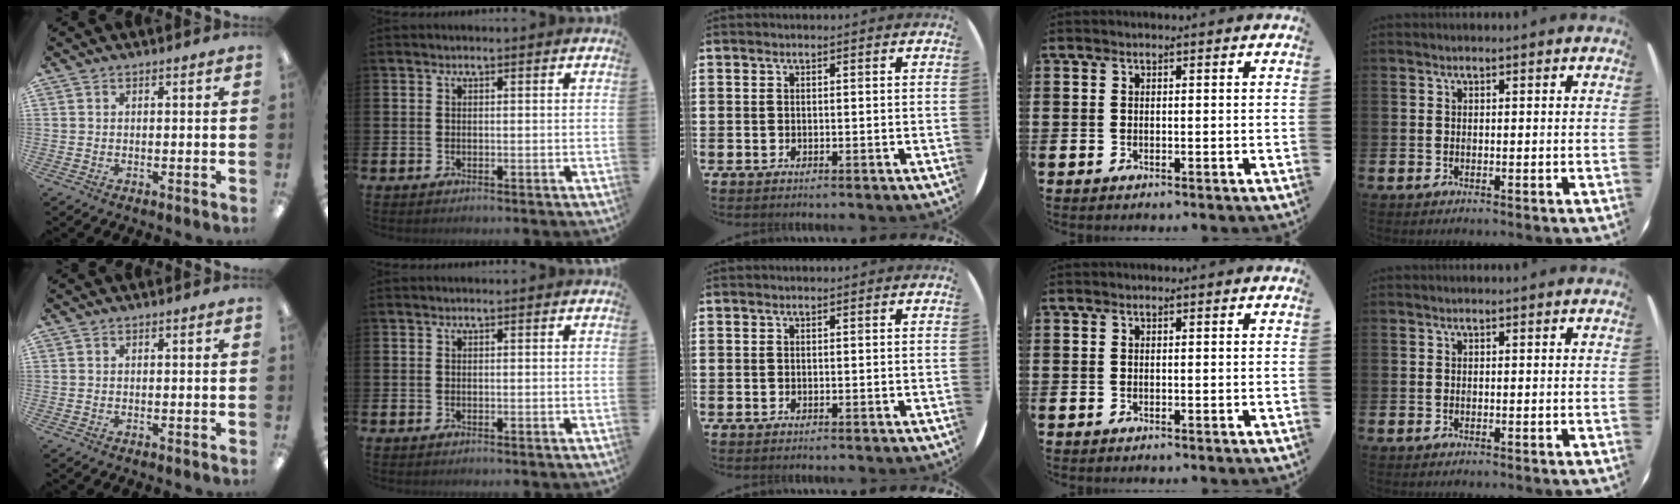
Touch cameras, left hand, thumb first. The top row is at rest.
{}